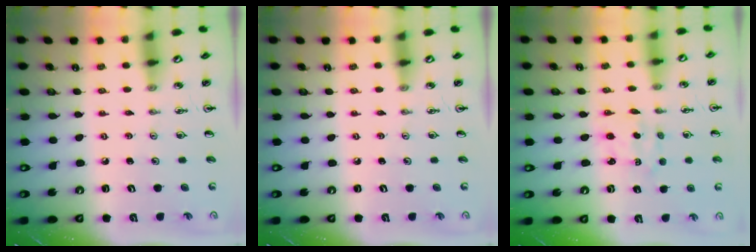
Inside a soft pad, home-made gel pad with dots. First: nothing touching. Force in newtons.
{"total": 0.0}
{"total": 2.3, "press": 2.3, "slide": 0.4}